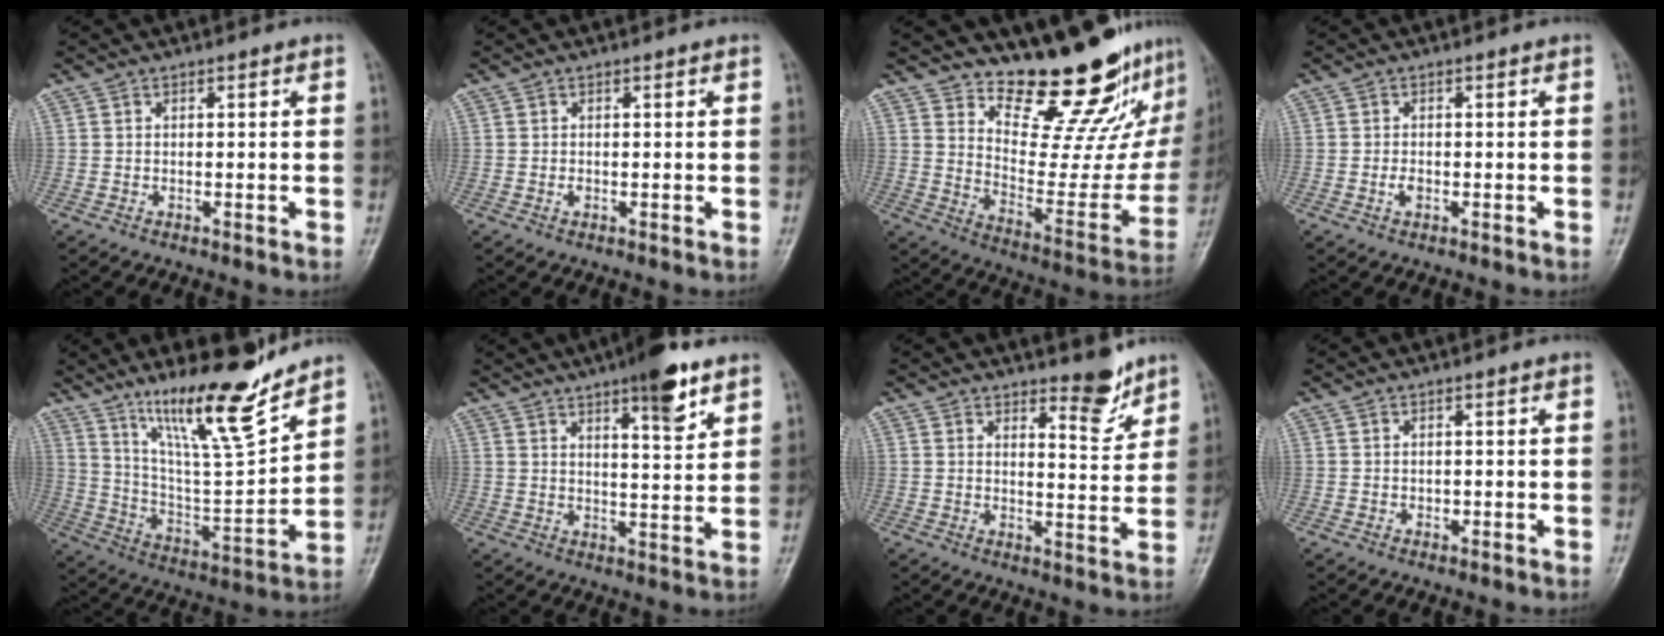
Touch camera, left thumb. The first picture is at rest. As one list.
[{"total": 0.6, "force": [0.1, 0.5, 0.4], "torque": [-0.005, 0.000, 0.002]}, {"total": 21.1, "force": [17.2, 6.8, 10.3], "torque": [-0.095, -0.143, 0.249]}, {"total": 1.3, "force": [-0.3, 0.8, 1.0], "torque": [-0.017, -0.001, -0.006]}, {"total": 18.1, "force": [13.3, 2.9, 12.0], "torque": [-0.178, -0.087, 0.238]}, {"total": 10.0, "force": [6.3, 2.4, 7.3], "torque": [-0.090, -0.036, 0.091]}, {"total": 5.7, "force": [4.7, 1.6, 2.9], "torque": [-0.024, -0.047, 0.071]}, {"total": 0.8, "force": [0.2, 0.6, 0.4], "torque": [-0.003, -0.001, 0.004]}]